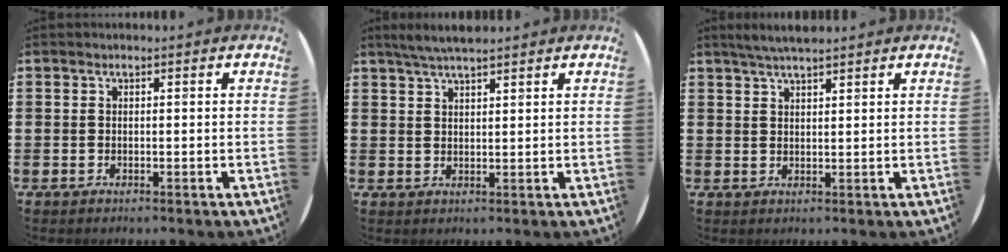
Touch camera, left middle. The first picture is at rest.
{"total": 3.7, "force": [3.3, 0.4, 1.7], "torque": [-0.040, 0.002, 0.060]}
{"total": 3.1, "force": [2.8, 0.2, 1.3], "torque": [-0.030, 0.001, 0.052]}